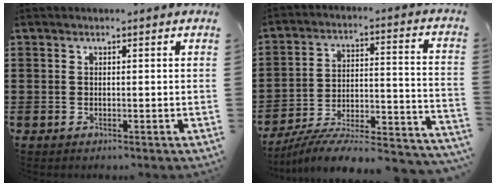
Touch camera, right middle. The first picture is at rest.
{"total": 6.4, "force": [-5.9, 0.4, 2.5], "torque": [-0.039, -0.008, -0.119]}